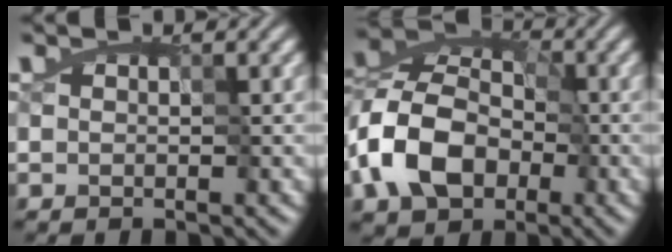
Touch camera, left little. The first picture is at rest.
{"total": 8.3, "force": [-4.5, 5.5, 4.3], "torque": [-0.085, 0.009, -0.098]}